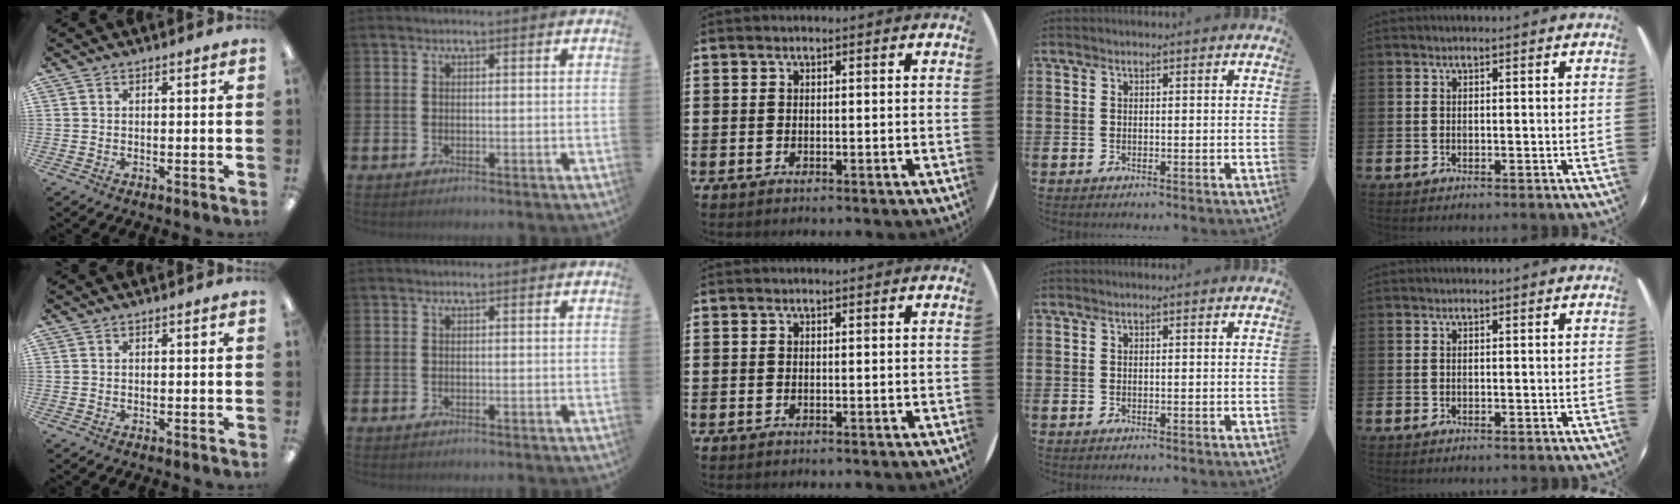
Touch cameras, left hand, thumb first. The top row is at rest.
{}